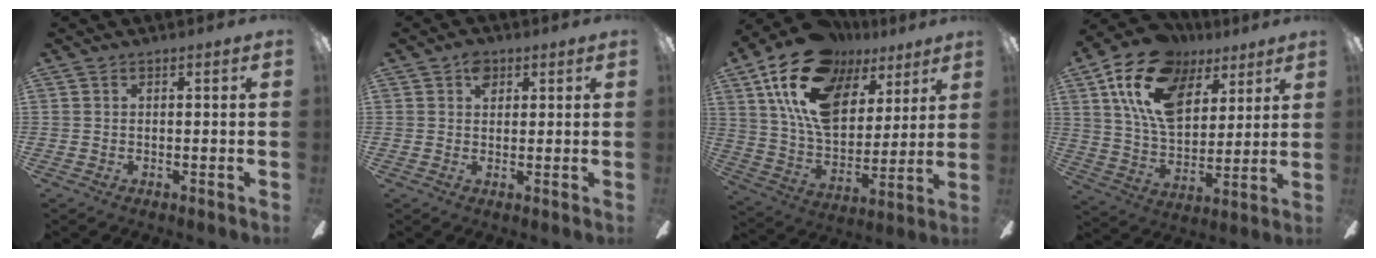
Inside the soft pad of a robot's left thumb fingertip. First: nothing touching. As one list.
[{"total": 3.9, "force": [1.9, 2.7, 2.0], "torque": [-0.020, -0.003, 0.031]}, {"total": 22.7, "force": [12.7, 13.0, 13.6], "torque": [-0.255, -0.054, 0.229]}, {"total": 20.4, "force": [10.6, 12.4, 12.1], "torque": [-0.210, -0.028, 0.194]}]